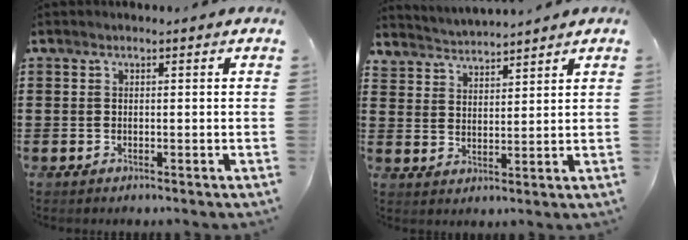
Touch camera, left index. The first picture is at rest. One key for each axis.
{"total": 3.5, "fx": 3.5, "fy": 0.1, "fz": -0.5, "tx": -0.006, "ty": -0.018, "tz": 0.062}